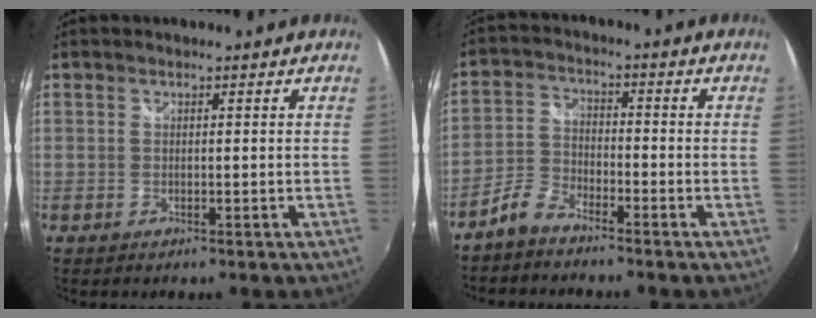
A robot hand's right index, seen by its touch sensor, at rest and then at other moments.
{"total": 5.0, "force": [-4.1, 2.0, 2.1], "torque": [-0.050, 0.012, -0.086]}